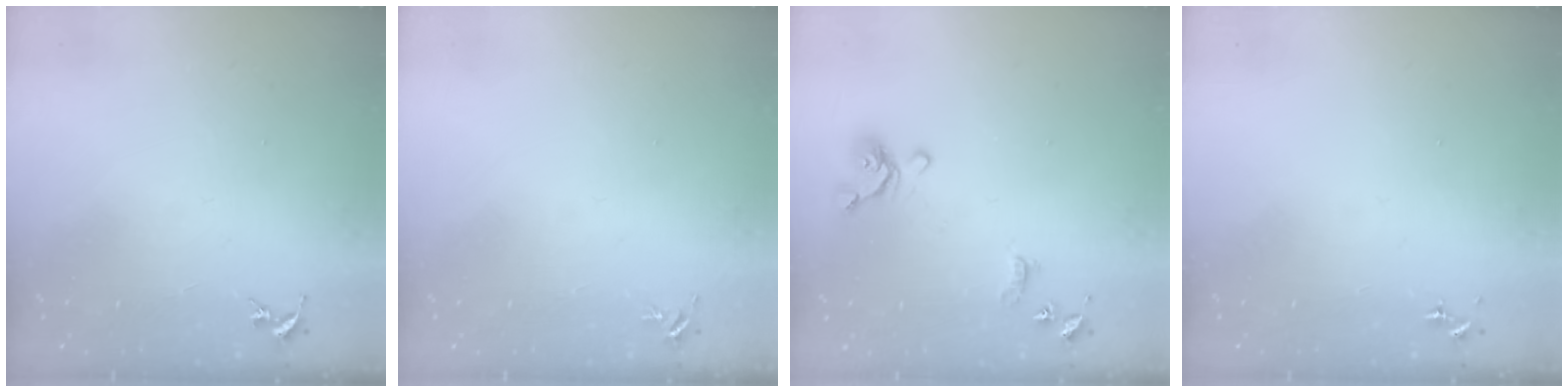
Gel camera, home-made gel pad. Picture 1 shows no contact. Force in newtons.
{"total": 4.4, "press": 4.4, "slide": 0.6}
{"total": 11.3, "press": 11.2, "slide": 1.3}
{"total": 0.0}